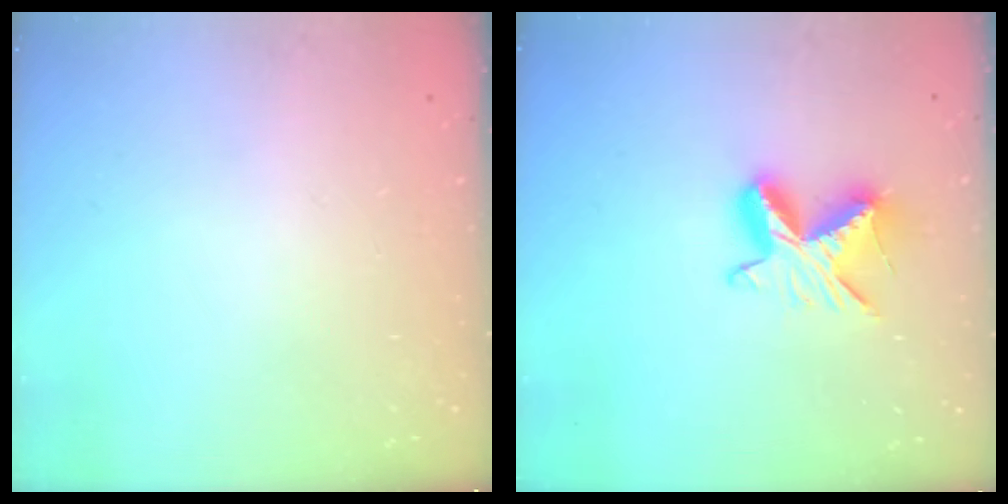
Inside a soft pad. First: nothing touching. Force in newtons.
{"total": 9.2, "press": 9.2, "slide": 0.6}